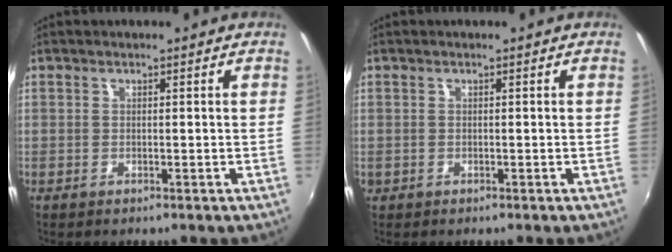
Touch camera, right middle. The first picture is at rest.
{"total": 0.5, "force": [-0.1, 0.5, 0.1], "torque": [-0.001, -0.002, -0.003]}